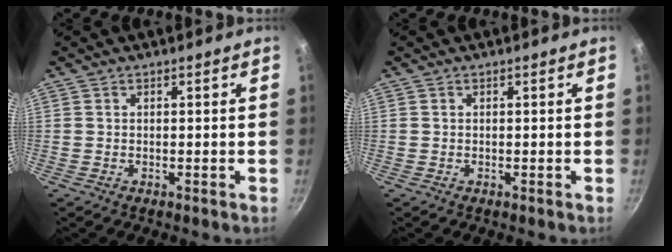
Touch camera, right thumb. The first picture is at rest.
{"total": 0.0}